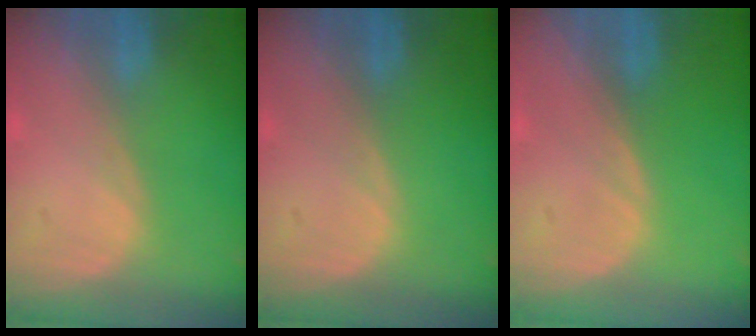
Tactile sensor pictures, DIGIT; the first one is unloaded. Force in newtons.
{"total": 0.0}
{"total": 0.0}